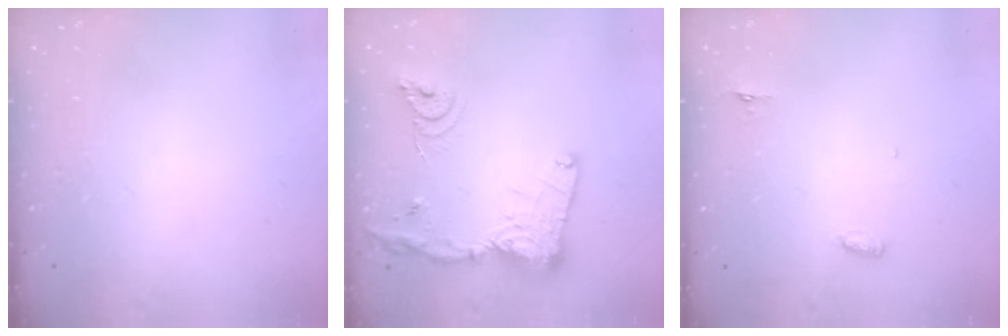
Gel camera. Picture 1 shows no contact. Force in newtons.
{"total": 18.5, "press": 18.4, "slide": 1.7}
{"total": 3.0, "press": 2.8, "slide": 0.9}